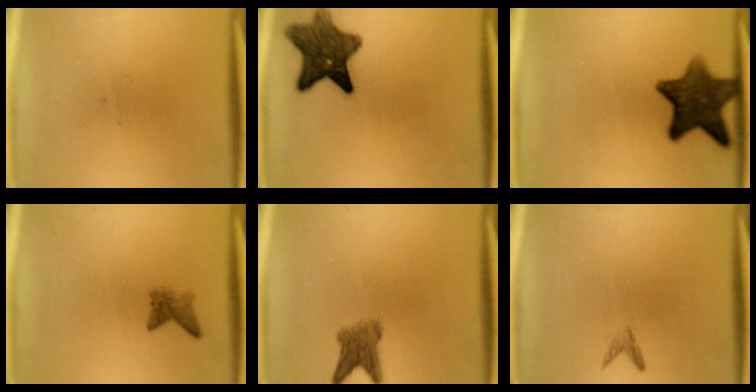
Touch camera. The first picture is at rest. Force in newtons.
{"total": 9.7}
{"total": 11.2}
{"total": 1.9}
{"total": 3.9}
{"total": 0.8}